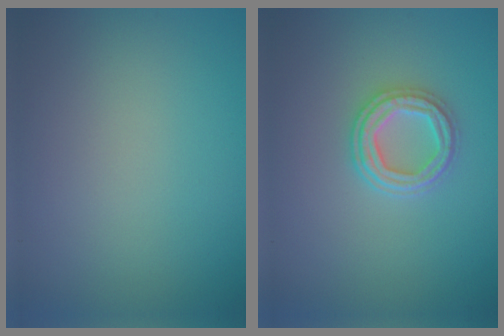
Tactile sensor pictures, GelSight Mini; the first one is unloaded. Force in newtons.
{"total": 3.1, "press": 2.8, "slide": 1.3}